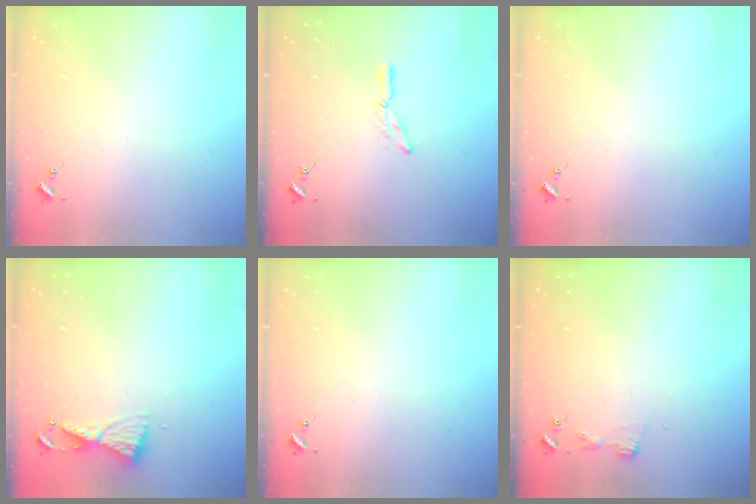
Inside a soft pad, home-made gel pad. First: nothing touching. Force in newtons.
{"total": 6.9, "press": 6.9, "slide": 0.4}
{"total": 0.0}
{"total": 5.4, "press": 5.4, "slide": 0.5}
{"total": 0.0}
{"total": 2.9, "press": 2.9, "slide": 0.3}